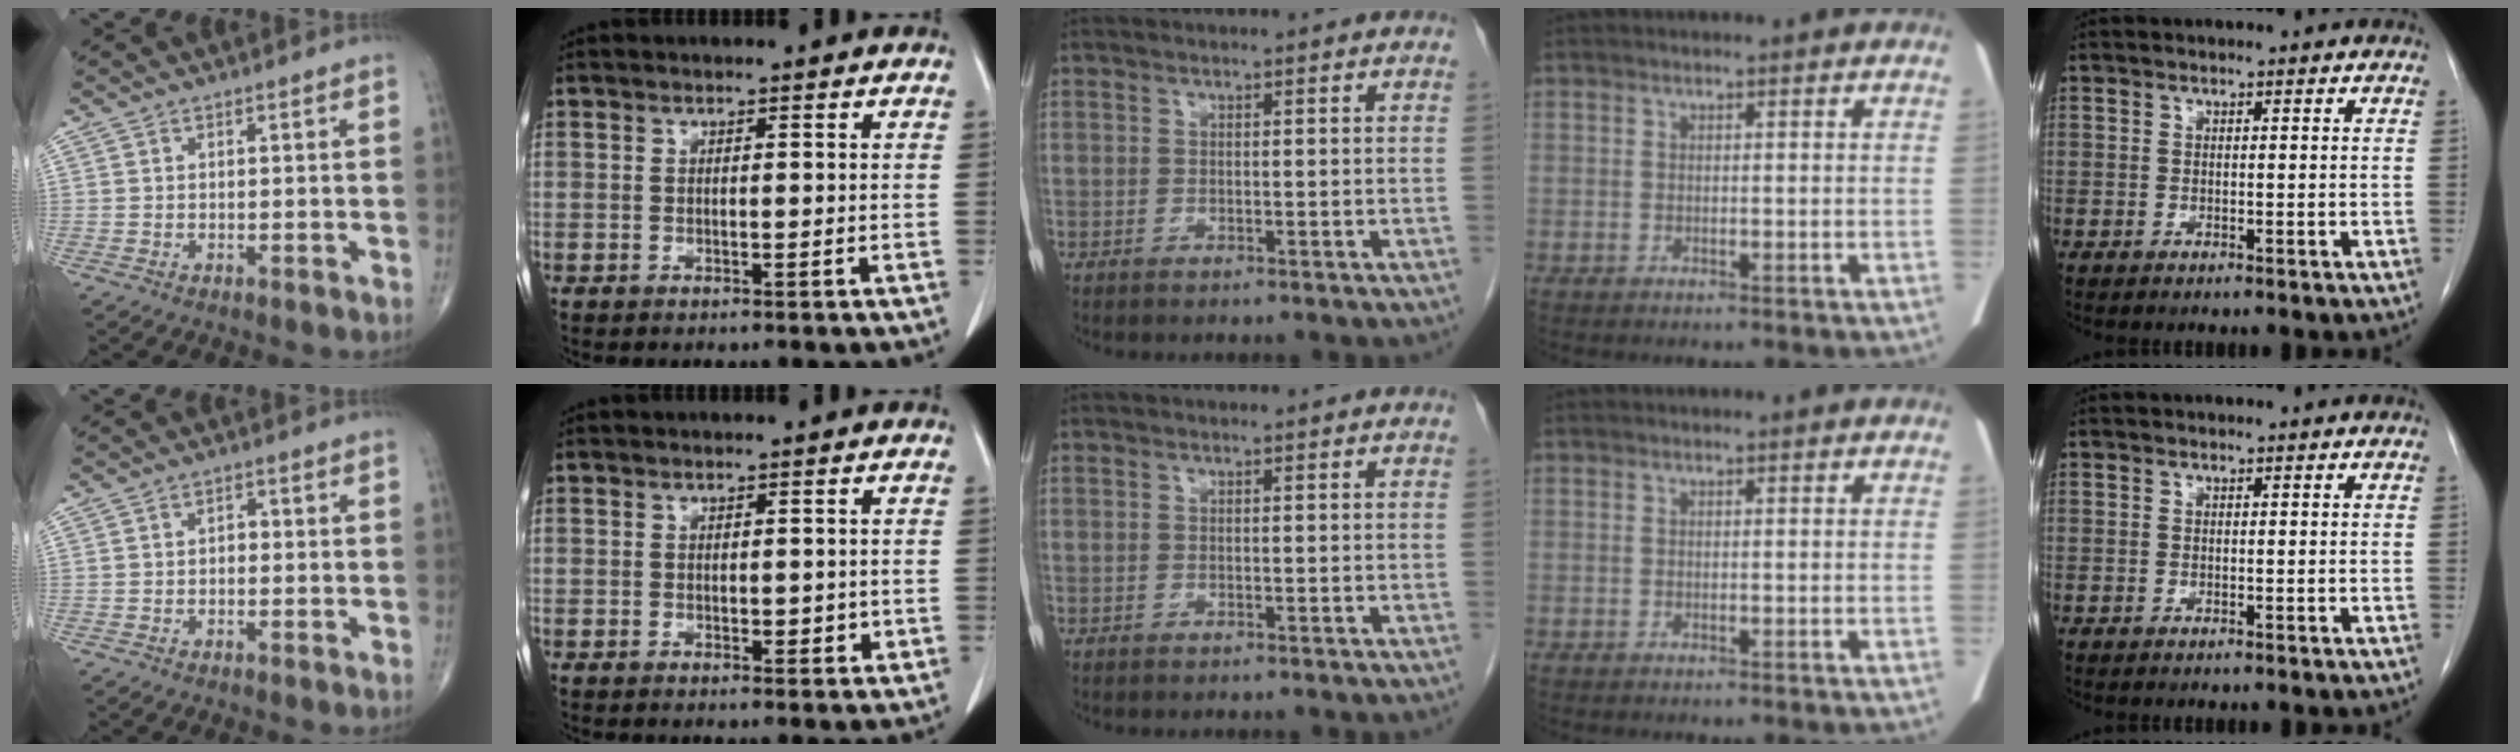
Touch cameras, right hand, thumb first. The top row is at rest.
{"thumb": {"total": 1.7, "force": [0.0, 1.1, 1.3], "torque": [-0.015, 0.007, -0.004]}, "index": {"total": 2.3, "force": [-0.2, 1.3, 1.9], "torque": [-0.022, -0.002, 0.002]}}